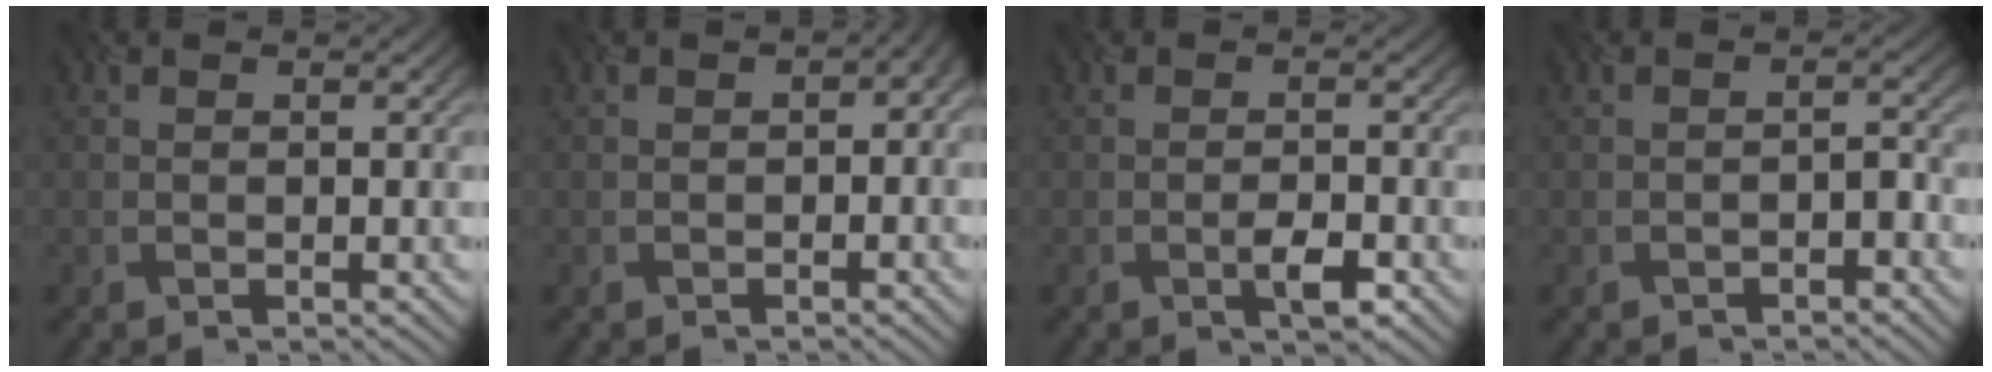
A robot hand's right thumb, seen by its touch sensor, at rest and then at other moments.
{"total": 3.3, "force": [-0.7, 1.8, 2.6], "torque": [-0.022, 0.004, 0.004]}
{"total": 2.6, "force": [-1.7, 0.7, 1.9], "torque": [-0.040, 0.001, -0.023]}
{"total": 1.5, "force": [-1.5, 0.2, 0.3], "torque": [-0.006, 0.008, -0.019]}